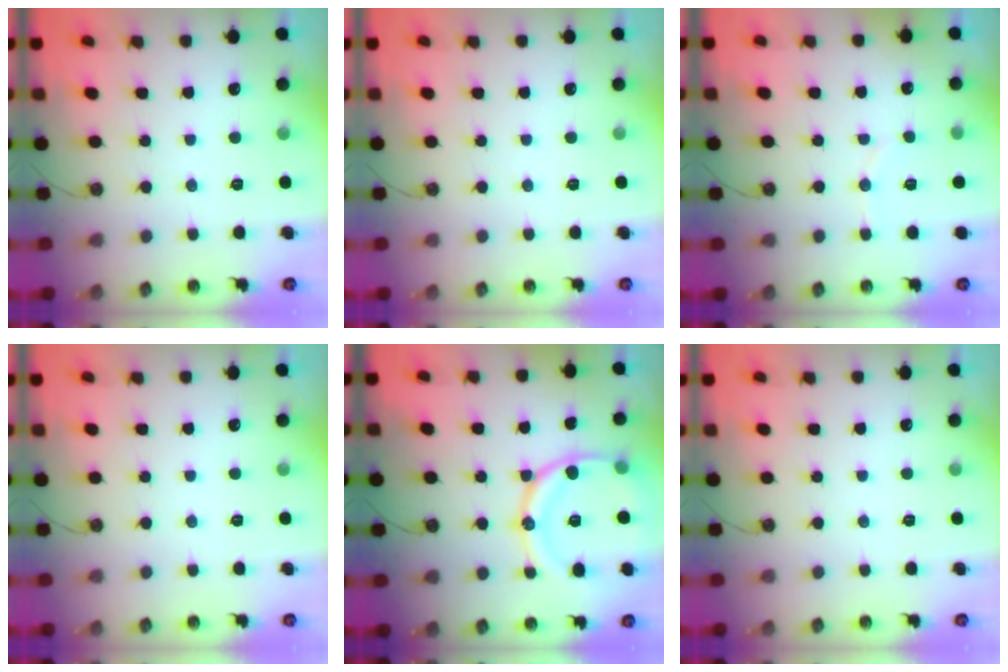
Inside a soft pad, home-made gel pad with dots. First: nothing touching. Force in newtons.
{"total": 0.0}
{"total": 5.6, "press": 5.5, "slide": 0.7}
{"total": 0.0}
{"total": 16.8, "press": 16.8, "slide": 1.1}
{"total": 0.0}